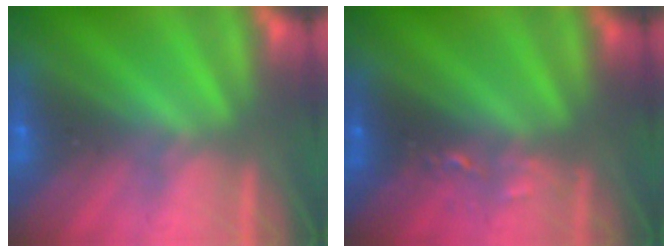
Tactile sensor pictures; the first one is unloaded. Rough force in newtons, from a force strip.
{"total": 2.4}